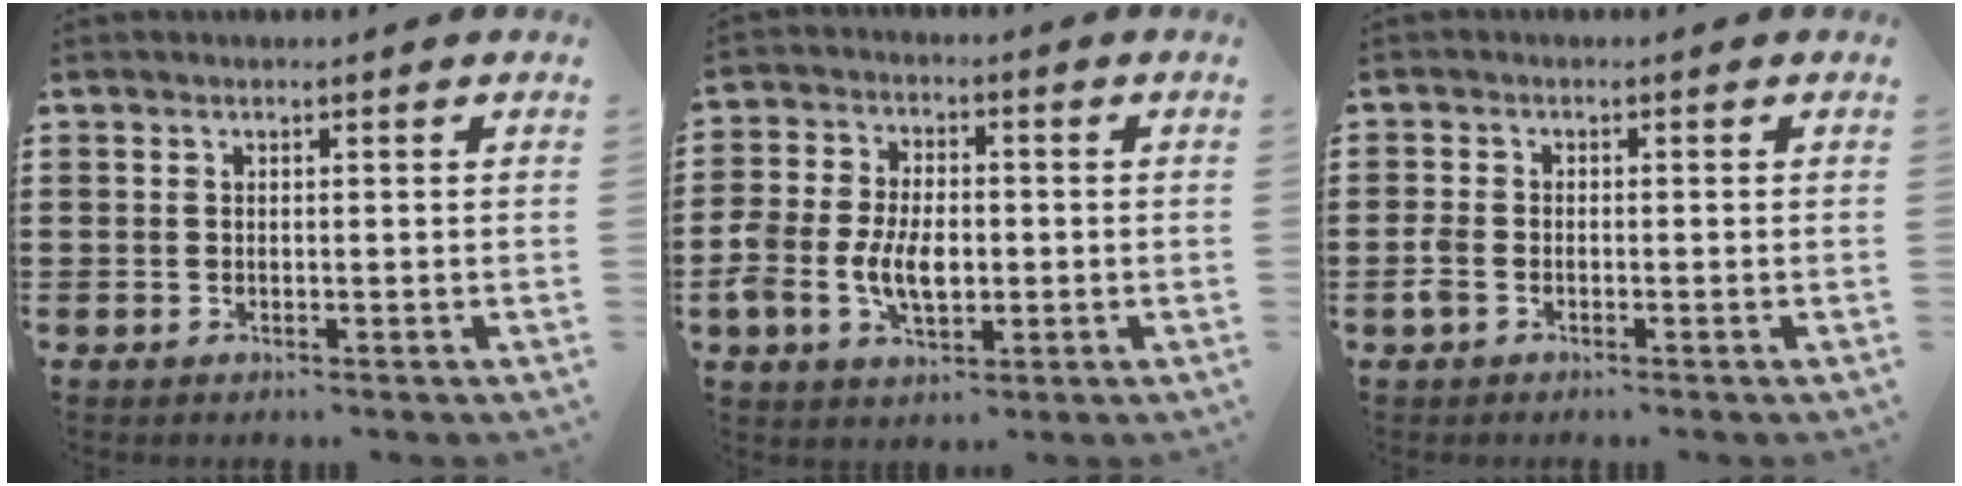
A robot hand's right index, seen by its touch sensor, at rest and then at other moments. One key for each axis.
{"total": 7.3, "fx": -1.5, "fy": 4.6, "fz": 5.4, "tx": -0.126, "ty": 0.004, "tz": -0.033}
{"total": 2.1, "fx": -1.1, "fy": 1.1, "fz": 1.4, "tx": -0.042, "ty": -0.005, "tz": -0.025}